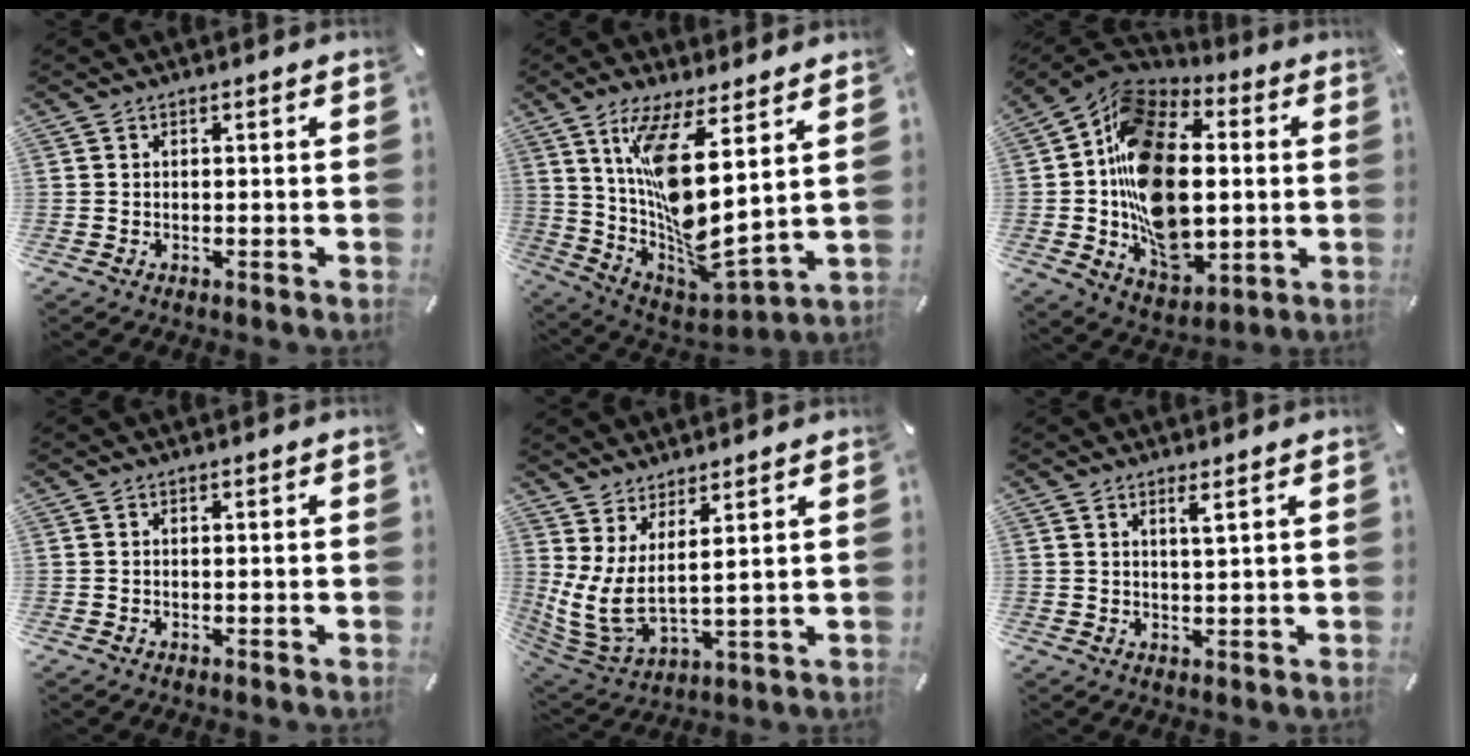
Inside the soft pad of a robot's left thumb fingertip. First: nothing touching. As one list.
[{"total": 14.5, "force": [5.8, 3.1, 12.9], "torque": [-0.257, -0.085, 0.089]}, {"total": 22.5, "force": [-0.4, 16.2, 15.5], "torque": [-0.289, -0.001, -0.002]}, {"total": 0.0}, {"total": 6.6, "force": [3.1, 2.6, 5.2], "torque": [-0.137, -0.050, 0.060]}, {"total": 2.4, "force": [1.6, -0.1, 1.7], "torque": [-0.036, -0.003, 0.028]}]